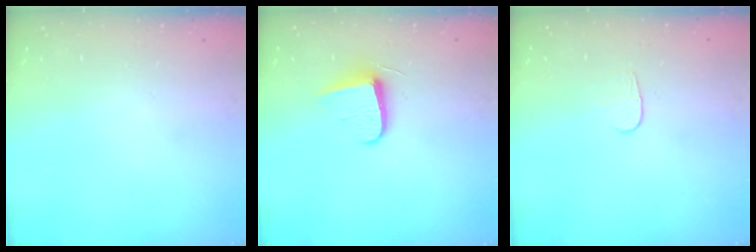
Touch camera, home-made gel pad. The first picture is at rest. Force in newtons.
{"total": 7.8, "press": 7.7, "slide": 0.4}
{"total": 3.8, "press": 3.8, "slide": 0.4}